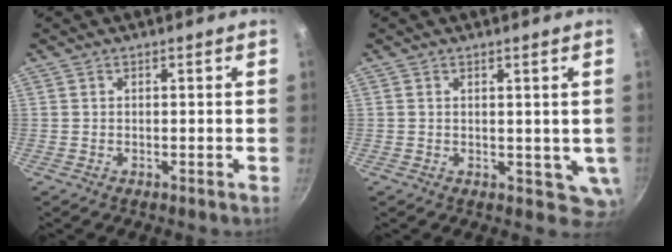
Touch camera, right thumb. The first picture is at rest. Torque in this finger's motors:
{"motor_torque": [0.22, 0.37, -0.11, -0.11, -0.04]}